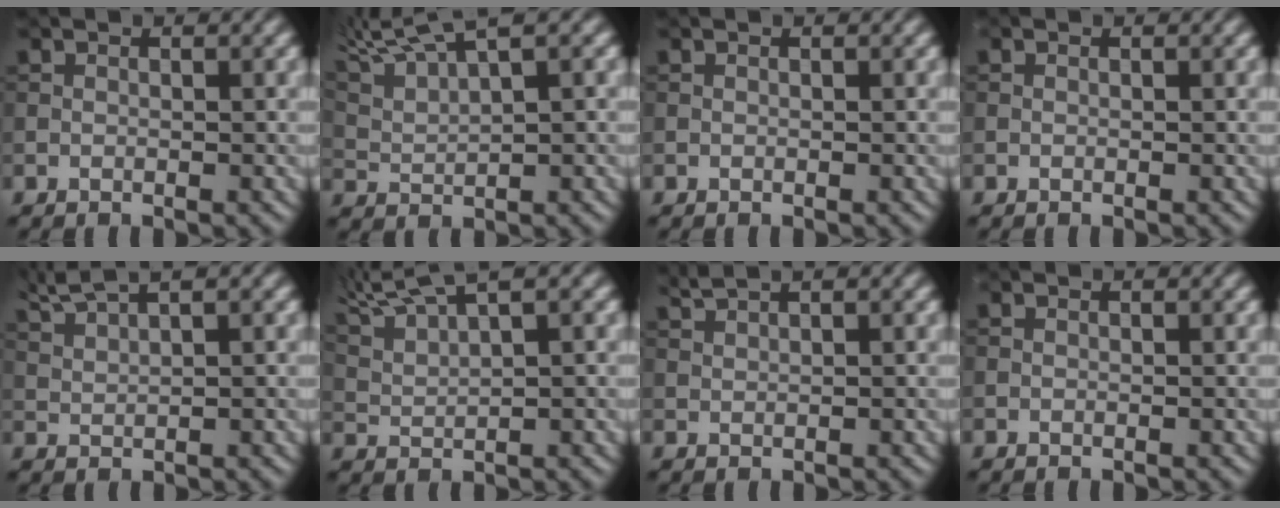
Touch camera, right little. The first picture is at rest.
{"total": 6.9, "force": [5.6, 1.1, 3.8], "torque": [-0.087, 0.024, 0.096]}
{"total": 0.0}
{"total": 0.0}
{"total": 4.0, "force": [3.2, 0.6, 2.2], "torque": [-0.049, 0.014, 0.063]}
{"total": 6.0, "force": [4.7, 1.0, 3.5], "torque": [-0.084, 0.021, 0.086]}
{"total": 1.7, "force": [1.4, 0.3, 0.9], "torque": [-0.019, 0.004, 0.029]}
{"total": 0.0}